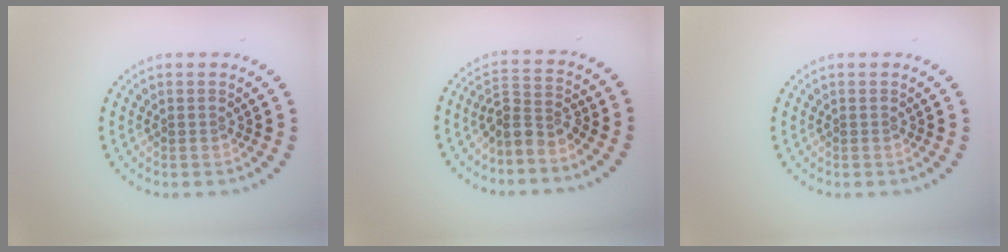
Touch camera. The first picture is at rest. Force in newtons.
{"total": 2.7, "press": 1.9, "slide": 1.8}
{"total": 0.0}